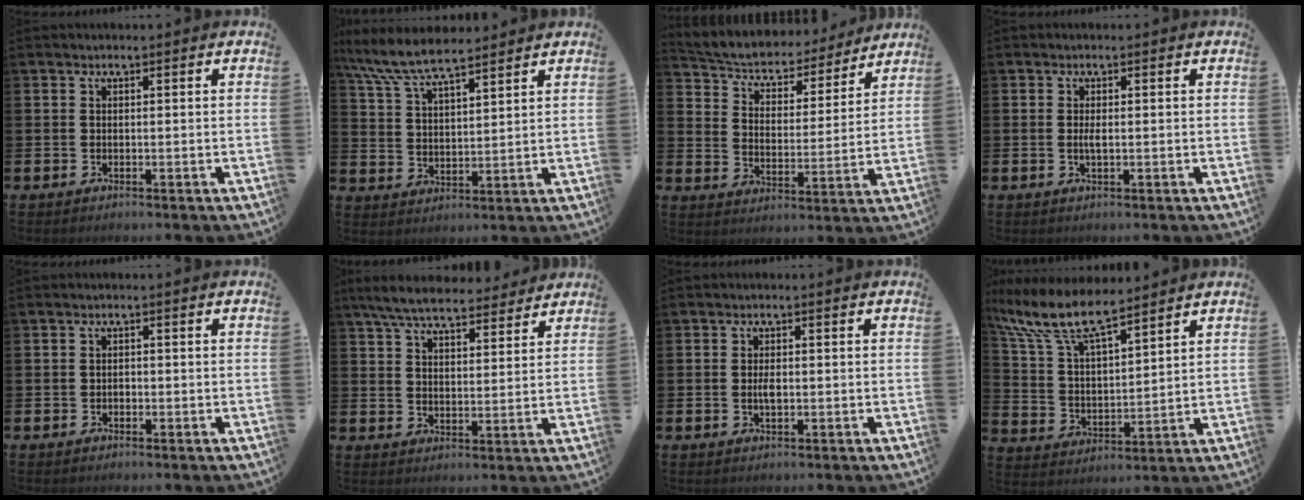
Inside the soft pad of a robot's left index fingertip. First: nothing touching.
{"total": 8.2, "force": [7.5, 1.4, 3.1], "torque": [-0.091, -0.026, 0.137]}
{"total": 5.7, "force": [5.3, 1.9, 1.0], "torque": [-0.055, -0.042, 0.087]}
{"total": 1.2, "force": [0.0, 0.3, 1.2], "torque": [-0.027, 0.004, -0.001]}
{"total": 0.7, "force": [-0.3, 0.5, 0.2], "torque": [-0.003, 0.000, -0.008]}
{"total": 7.3, "force": [6.7, 1.6, 2.2], "torque": [-0.065, -0.027, 0.122]}
{"total": 1.7, "force": [-0.1, 0.7, 1.5], "torque": [-0.027, 0.001, -0.003]}
{"total": 10.3, "force": [8.9, 2.3, 4.7], "torque": [-0.129, -0.038, 0.161]}